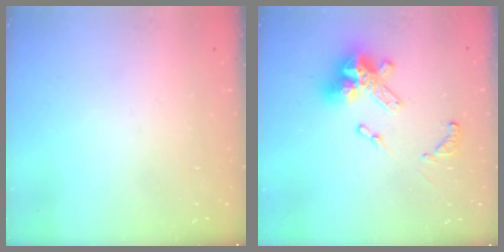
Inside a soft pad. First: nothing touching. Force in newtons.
{"total": 14.9, "press": 14.8, "slide": 1.7}